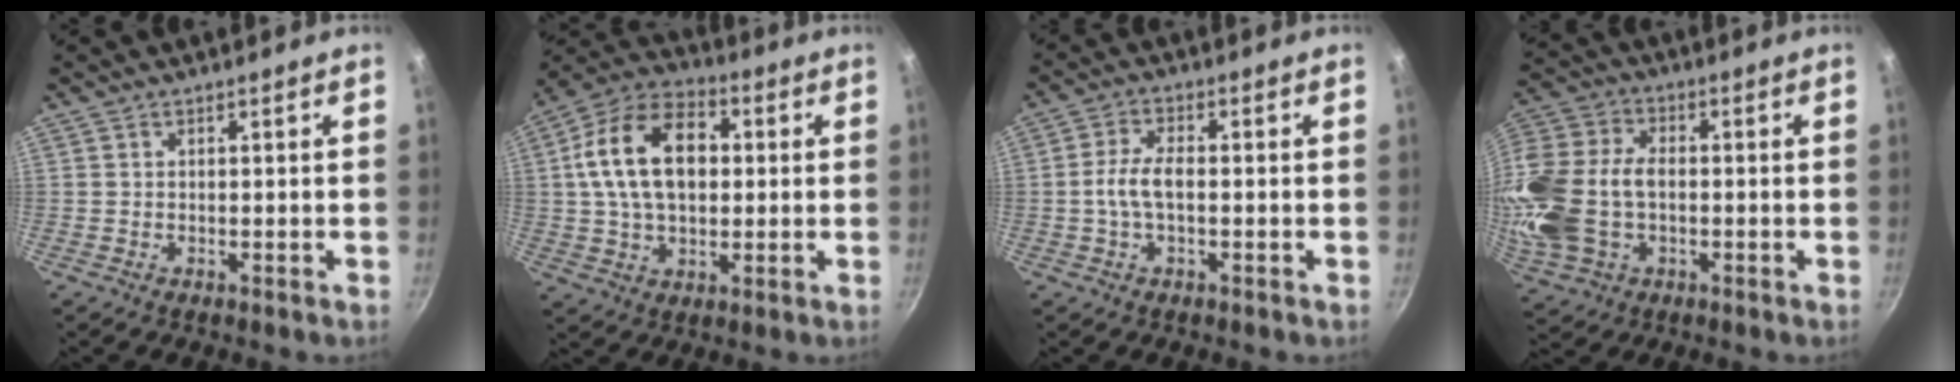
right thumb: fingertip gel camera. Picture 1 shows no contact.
{"total": 17.4, "force": [2.5, 11.3, 13.0], "torque": [-0.201, 0.024, 0.029]}
{"total": 5.4, "force": [-0.6, 2.5, 4.7], "torque": [-0.097, 0.018, -0.017]}
{"total": 19.2, "force": [-1.8, 13.1, 13.9], "torque": [-0.307, 0.035, -0.032]}